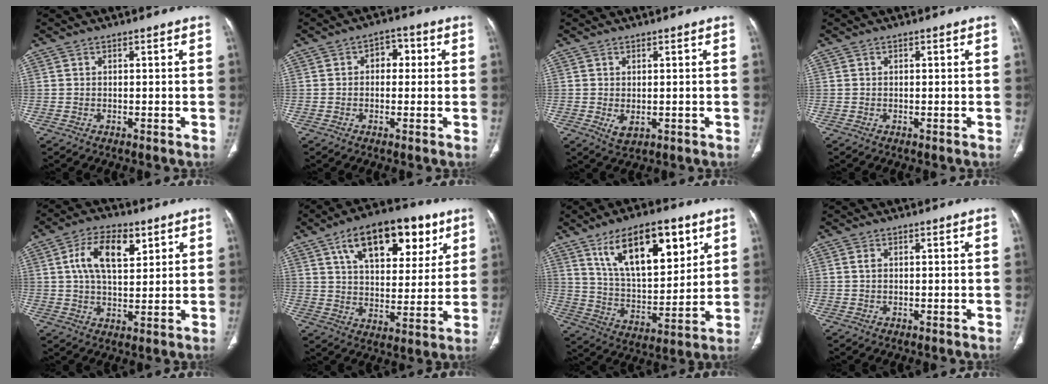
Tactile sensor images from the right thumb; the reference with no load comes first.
{"total": 4.2, "force": [0.5, 3.1, 2.9], "torque": [-0.019, 0.014, 0.001]}
{"total": 2.7, "force": [-0.4, 1.5, 2.1], "torque": [-0.034, -0.005, 0.004]}
{"total": 0.0}
{"total": 11.2, "force": [4.1, 6.0, 8.5], "torque": [-0.135, -0.004, 0.071]}
{"total": 20.7, "force": [10.3, 10.7, 14.4], "torque": [-0.182, -0.016, 0.167]}
{"total": 19.5, "force": [10.0, 8.6, 14.4], "torque": [-0.193, -0.043, 0.180]}
{"total": 2.0, "force": [0.3, 1.4, 1.4], "torque": [-0.029, 0.004, 0.005]}